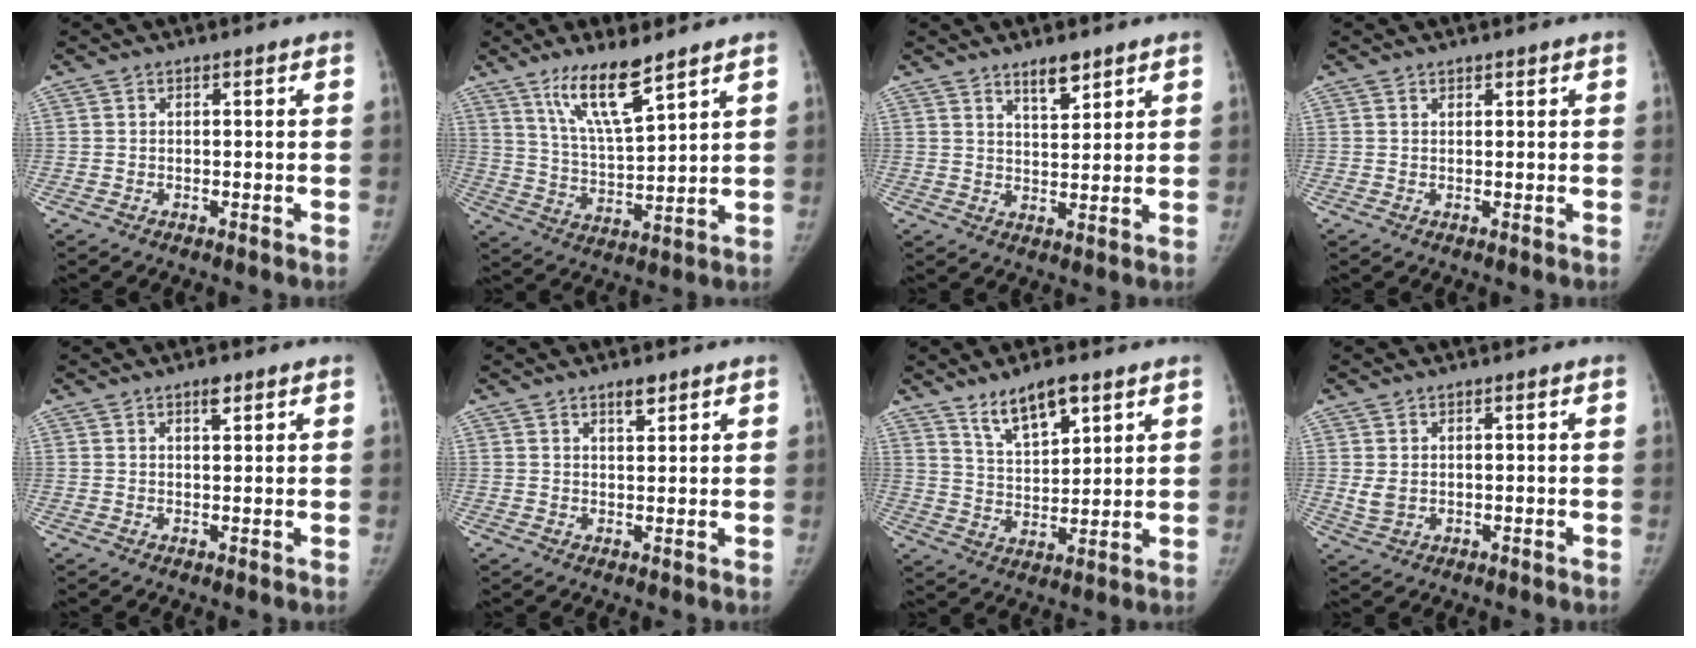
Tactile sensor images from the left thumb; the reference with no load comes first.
{"total": 11.3, "force": [7.7, 2.2, 7.9], "torque": [-0.140, -0.052, 0.155]}
{"total": 5.2, "force": [3.8, 1.8, 3.0], "torque": [-0.034, -0.031, 0.065]}
{"total": 1.0, "force": [0.8, 0.5, 0.3], "torque": [0.003, -0.005, 0.010]}
{"total": 2.2, "force": [1.4, 0.8, 1.4], "torque": [-0.017, -0.007, 0.022]}
{"total": 2.7, "force": [2.0, 0.9, 1.6], "torque": [-0.019, -0.014, 0.034]}
{"total": 9.4, "force": [6.3, 3.4, 6.1], "torque": [-0.090, -0.038, 0.118]}
{"total": 2.7, "force": [0.5, 2.0, 1.8], "torque": [-0.033, -0.007, 0.016]}